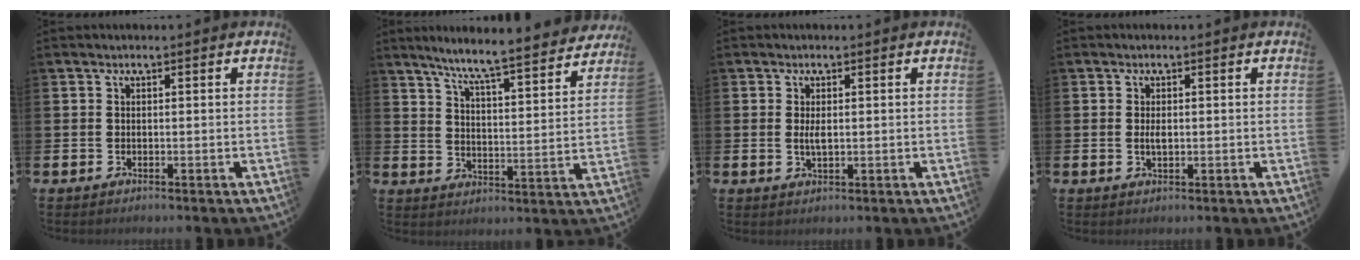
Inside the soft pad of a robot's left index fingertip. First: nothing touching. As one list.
[{"total": 7.4, "force": [6.8, -0.1, 2.7], "torque": [-0.075, -0.054, 0.114]}, {"total": 1.9, "force": [0.2, 0.7, 1.7], "torque": [-0.024, -0.003, 0.001]}, {"total": 1.5, "force": [0.1, 0.7, 1.3], "torque": [-0.024, 0.003, -0.001]}]